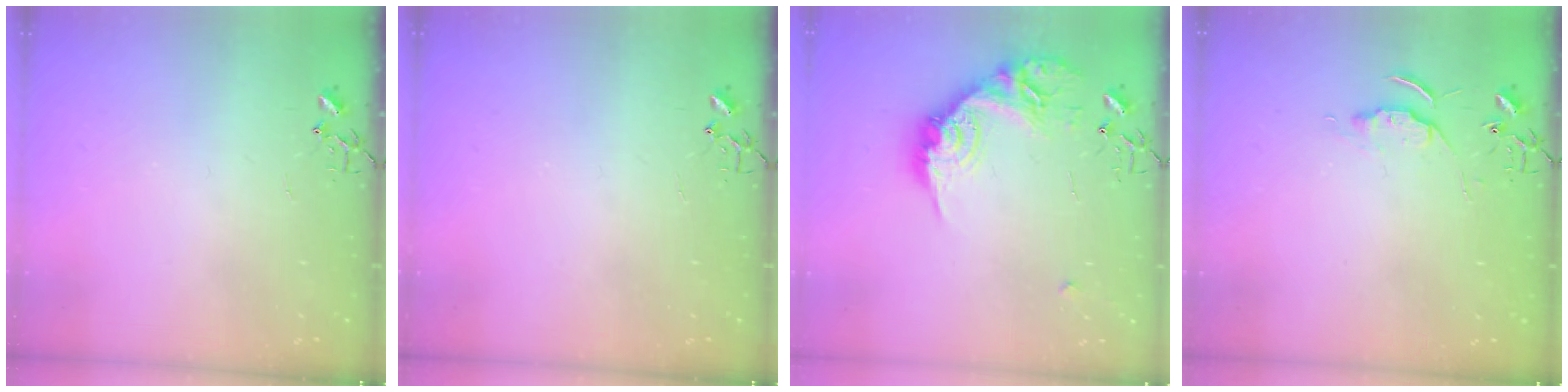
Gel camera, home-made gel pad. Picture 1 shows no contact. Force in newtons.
{"total": 0.0}
{"total": 18.9, "press": 18.8, "slide": 1.2}
{"total": 5.1, "press": 5.0, "slide": 0.6}